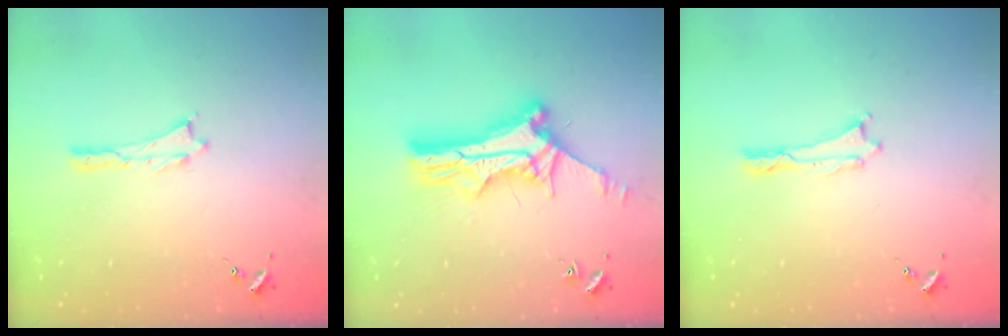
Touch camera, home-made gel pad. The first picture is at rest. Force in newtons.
{"total": 11.6, "press": 11.6, "slide": 1.1}
{"total": 0.0}